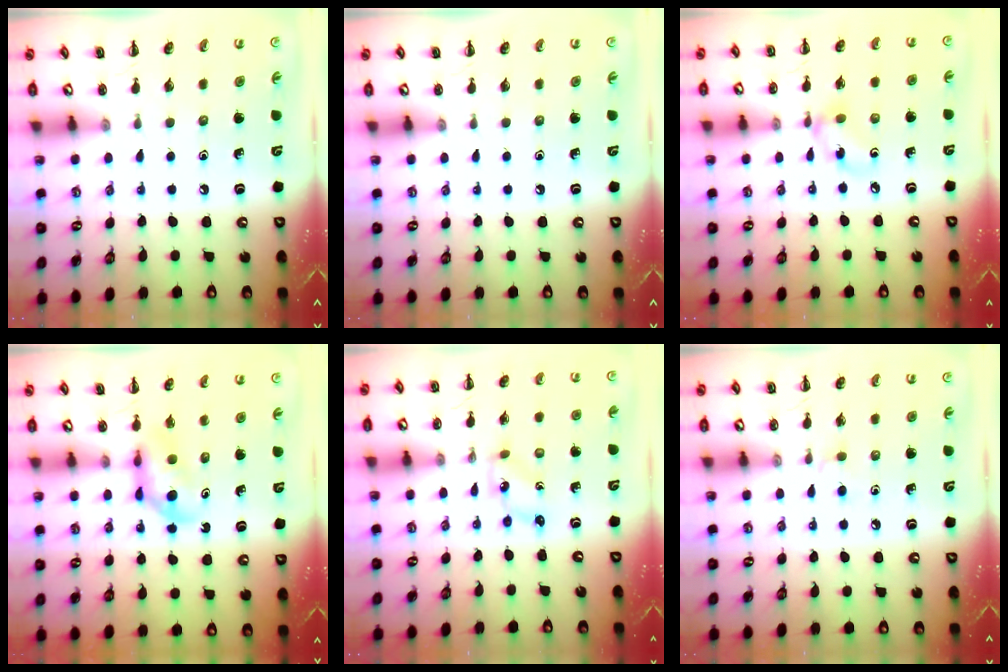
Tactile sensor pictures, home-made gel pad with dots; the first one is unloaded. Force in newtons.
{"total": 0.0}
{"total": 5.4, "press": 5.3, "slide": 1.2}
{"total": 4.8, "press": 4.7, "slide": 0.8}
{"total": 1.2, "press": 1.2, "slide": 0.1}
{"total": 3.9, "press": 3.8, "slide": 1.1}